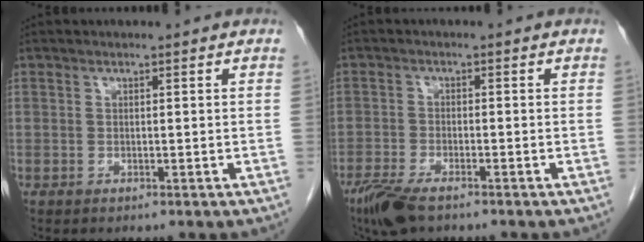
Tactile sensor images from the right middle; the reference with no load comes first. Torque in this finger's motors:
{"motor_torque": [-0.14, -0.26, 0.05, 0.02]}